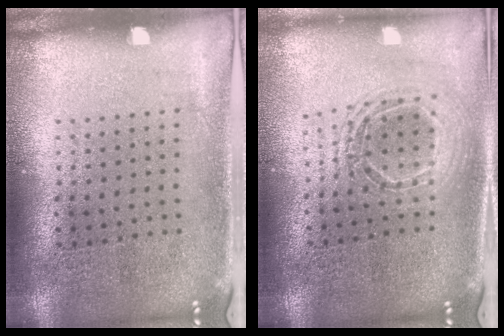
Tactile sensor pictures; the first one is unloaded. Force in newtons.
{"total": 1.5, "press": 1.3, "slide": 0.7}